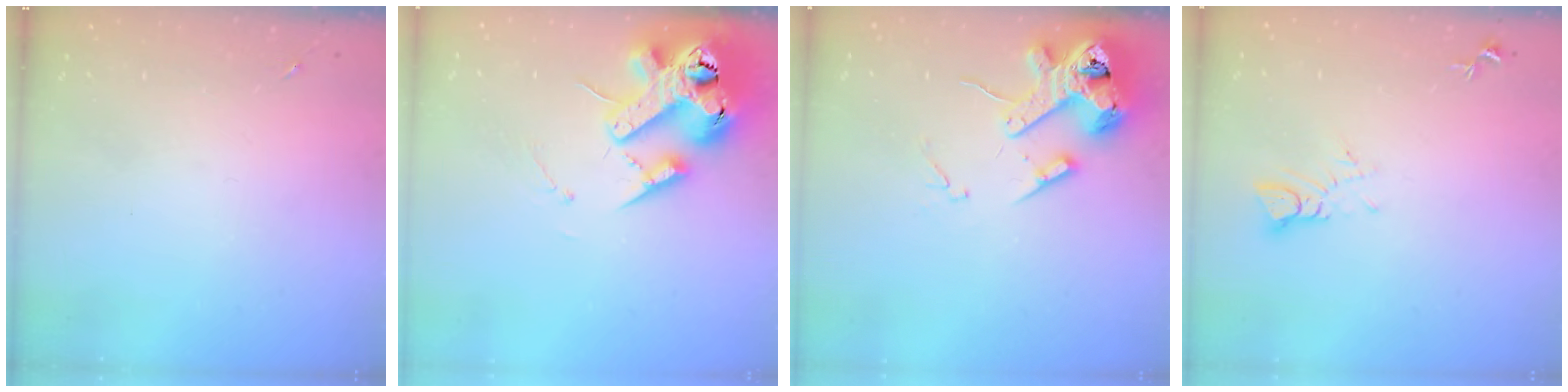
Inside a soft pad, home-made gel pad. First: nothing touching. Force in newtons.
{"total": 18.8, "press": 18.6, "slide": 2.9}
{"total": 15.6, "press": 15.4, "slide": 2.3}
{"total": 4.2, "press": 4.2, "slide": 0.5}